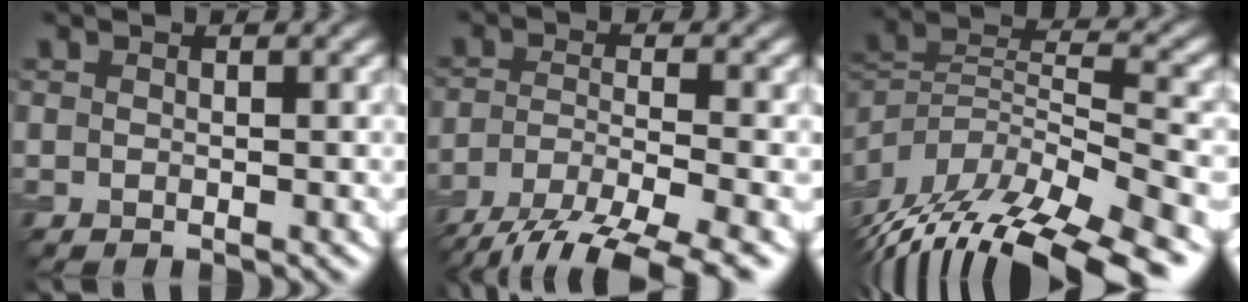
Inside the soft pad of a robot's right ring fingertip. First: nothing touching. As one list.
[{"total": 9.3, "force": [-7.1, 2.5, 5.6], "torque": [-0.098, -0.022, -0.119]}, {"total": 15.6, "force": [-11.7, 5.0, 9.0], "torque": [-0.155, 0.014, -0.180]}]